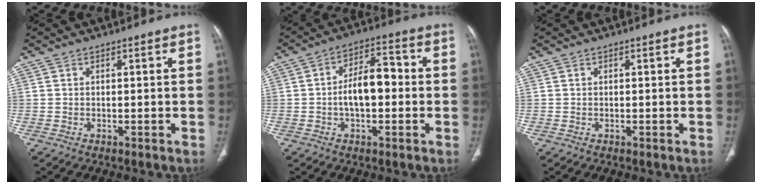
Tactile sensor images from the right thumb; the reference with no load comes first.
{"total": 9.2, "force": [-0.8, 4.9, 7.8], "torque": [-0.120, 0.031, -0.020]}
{"total": 0.0}